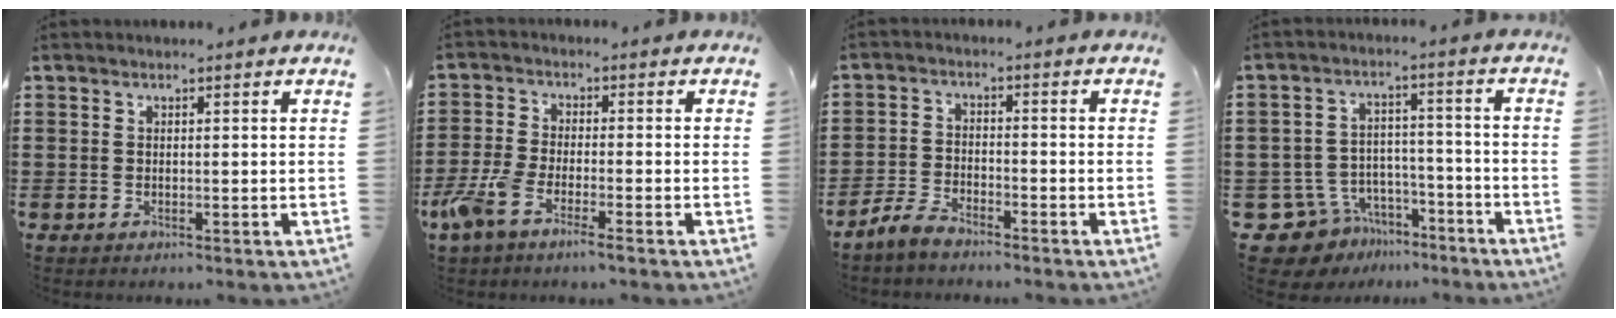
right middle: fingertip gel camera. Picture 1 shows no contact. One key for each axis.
{"total": 5.2, "fx": -3.6, "fy": 1.0, "fz": 3.6, "tx": -0.100, "ty": -0.014, "tz": -0.072}
{"total": 3.8, "fx": -3.5, "fy": 0.7, "fz": 1.2, "tx": -0.043, "ty": 0.003, "tz": -0.077}
{"total": 8.4, "fx": -7.3, "fy": 4.1, "fz": 1.0, "tx": -0.048, "ty": 0.017, "tz": -0.146}